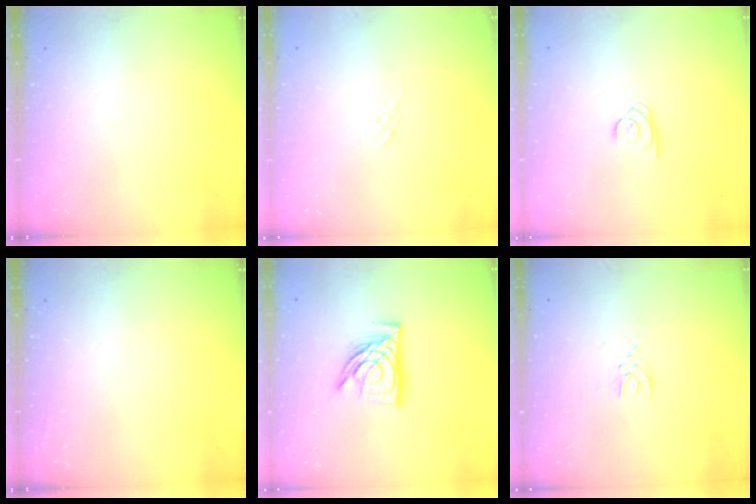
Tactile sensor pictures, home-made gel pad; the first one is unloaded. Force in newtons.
{"total": 2.7, "press": 2.5, "slide": 0.9}
{"total": 1.9, "press": 1.9, "slide": 0.0}
{"total": 0.0}
{"total": 11.3, "press": 11.2, "slide": 1.0}
{"total": 2.9, "press": 2.9, "slide": 0.4}